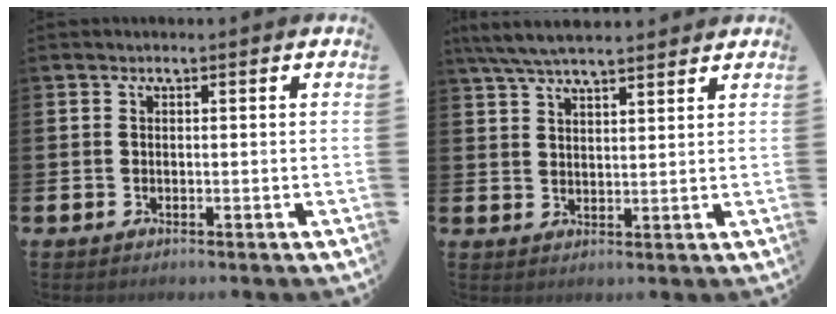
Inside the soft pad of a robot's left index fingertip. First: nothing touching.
{"total": 6.0, "force": [5.5, 0.9, 2.2], "torque": [-0.062, -0.012, 0.104]}